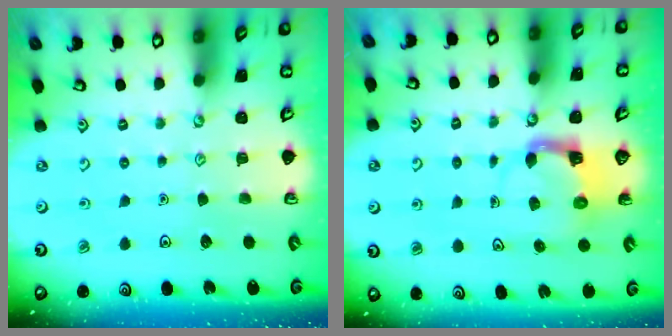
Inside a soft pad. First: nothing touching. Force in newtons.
{"total": 3.9, "press": 3.8, "slide": 0.7}